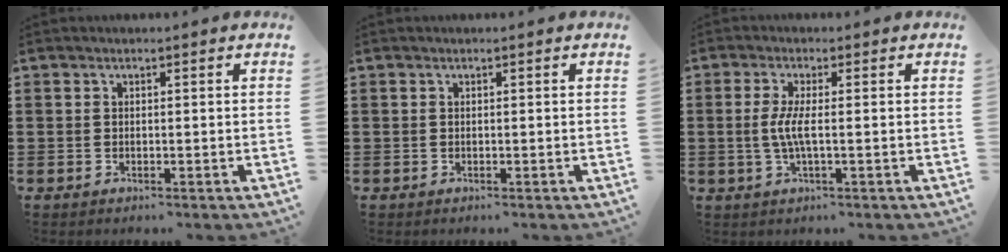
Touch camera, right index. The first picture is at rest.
{"total": 0.0}
{"total": 3.9, "force": [-0.4, 0.3, 3.9], "torque": [-0.093, -0.012, -0.015]}